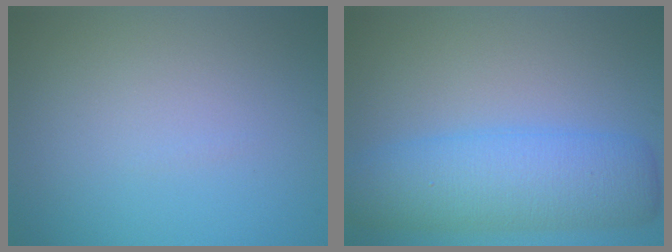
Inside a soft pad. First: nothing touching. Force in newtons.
{"total": 7.6, "press": 7.6, "slide": 0.1}